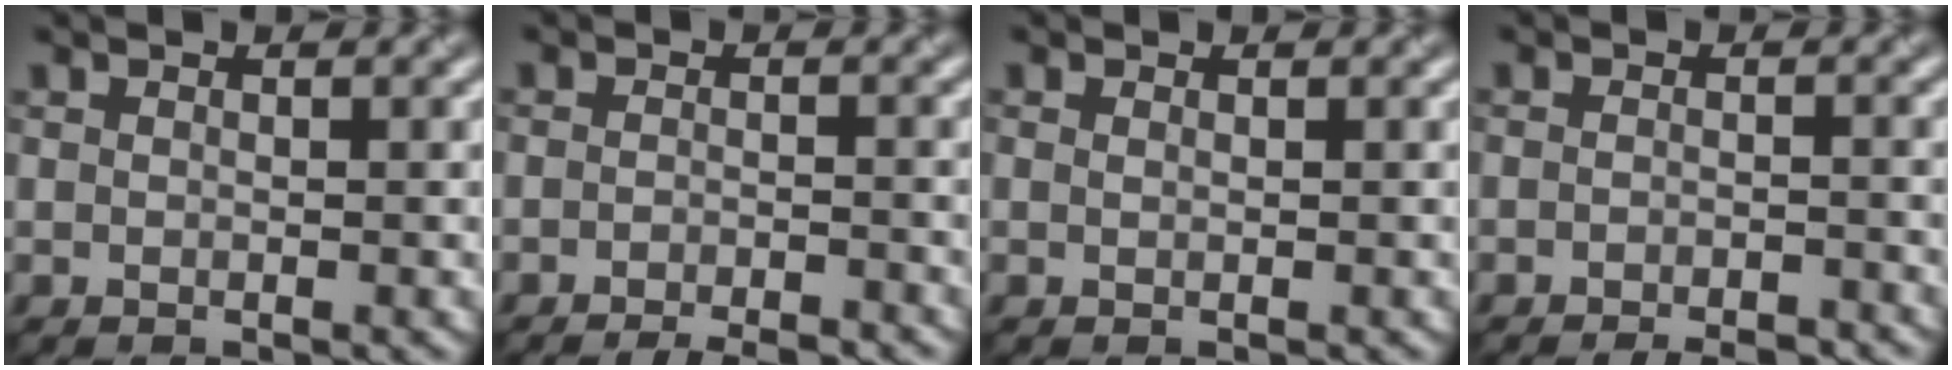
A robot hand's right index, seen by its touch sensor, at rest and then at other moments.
{"total": 3.6, "force": [-3.2, 0.5, 1.7], "torque": [-0.018, 0.010, -0.043]}
{"total": 0.0}
{"total": 3.2, "force": [-2.8, 0.5, 1.4], "torque": [-0.004, 0.008, -0.033]}